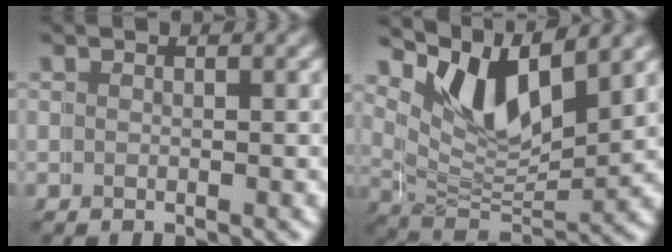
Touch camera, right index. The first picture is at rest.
{"total": 7.8, "force": [4.8, 3.8, 4.8], "torque": [-0.100, 0.002, 0.078]}